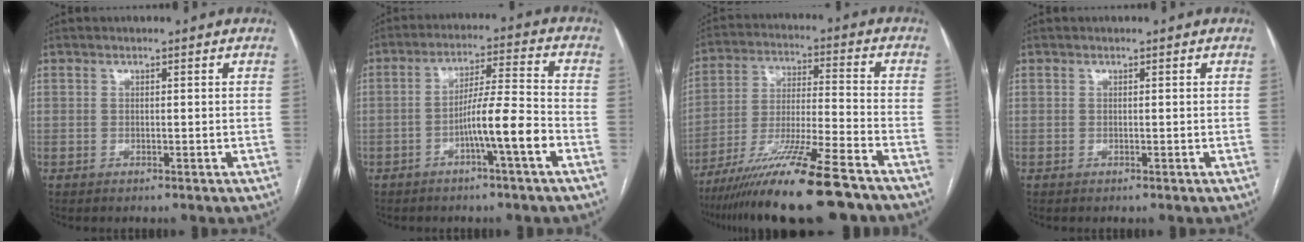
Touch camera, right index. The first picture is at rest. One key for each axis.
{"total": 8.6, "fx": -3.6, "fy": -0.4, "fz": 7.8, "tx": -0.133, "ty": 0.011, "tz": -0.061}
{"total": 18.1, "fx": -13.8, "fy": 0.1, "fz": 11.7, "tx": -0.210, "ty": -0.035, "tz": -0.237}
{"total": 0.0}